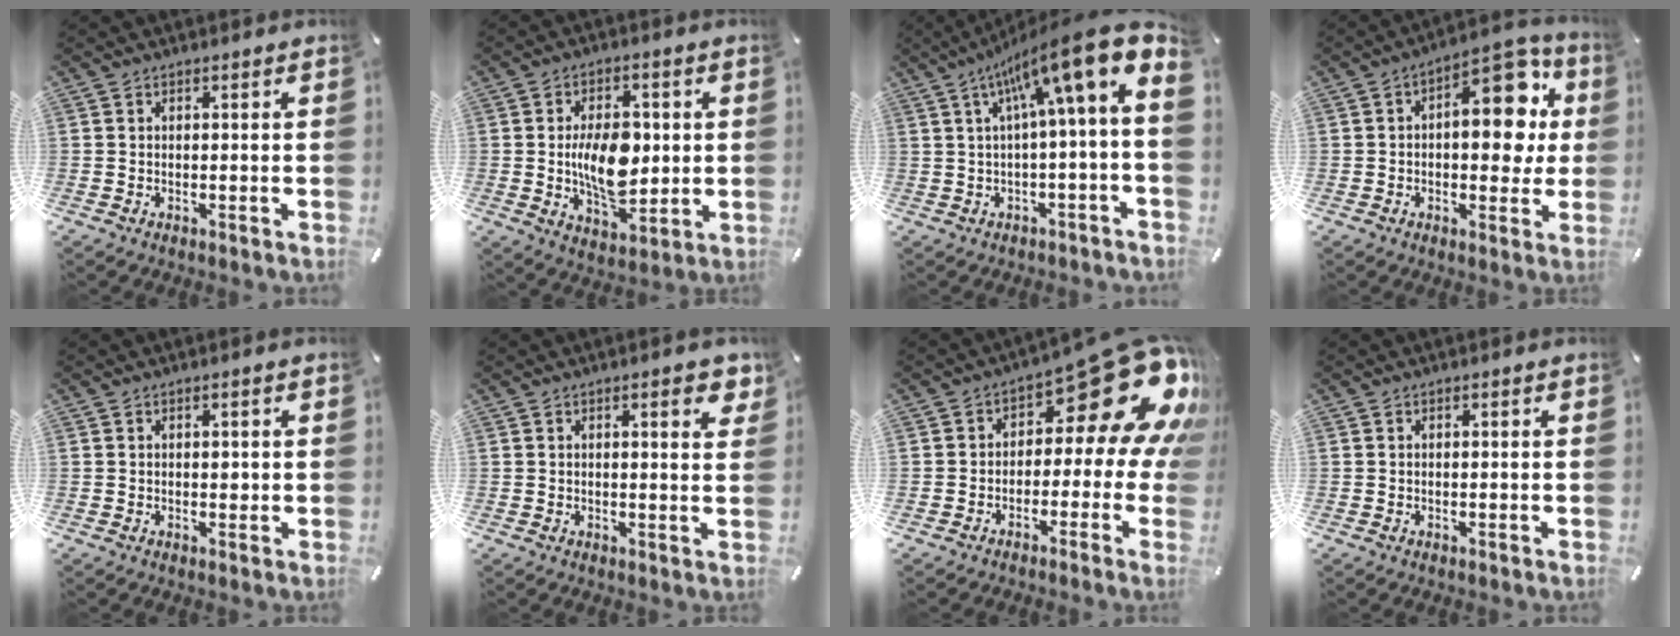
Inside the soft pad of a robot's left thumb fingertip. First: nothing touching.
{"total": 12.3, "force": [0.3, 7.6, 9.7], "torque": [-0.169, 0.000, 0.003]}
{"total": 15.3, "force": [7.1, 1.6, 13.4], "torque": [-0.215, -0.068, 0.102]}
{"total": 16.1, "force": [3.1, 9.0, 13.0], "torque": [-0.143, -0.027, 0.046]}
{"total": 1.3, "force": [0.2, 0.8, 1.0], "torque": [-0.021, 0.005, 0.001]}
{"total": 4.4, "force": [2.2, 1.2, 3.6], "torque": [-0.043, -0.010, 0.029]}
{"total": 22.0, "force": [8.9, 9.8, 17.6], "torque": [-0.213, -0.062, 0.149]}
{"total": 0.0}